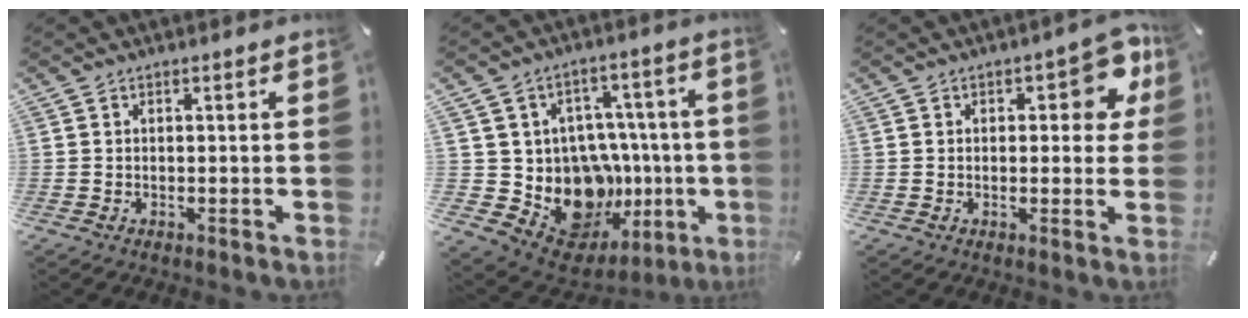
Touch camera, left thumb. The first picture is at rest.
{"total": 17.1, "force": [-3.5, 14.1, 8.9], "torque": [-0.116, -0.006, -0.017]}
{"total": 8.8, "force": [3.3, 4.2, 7.0], "torque": [-0.076, -0.012, 0.047]}